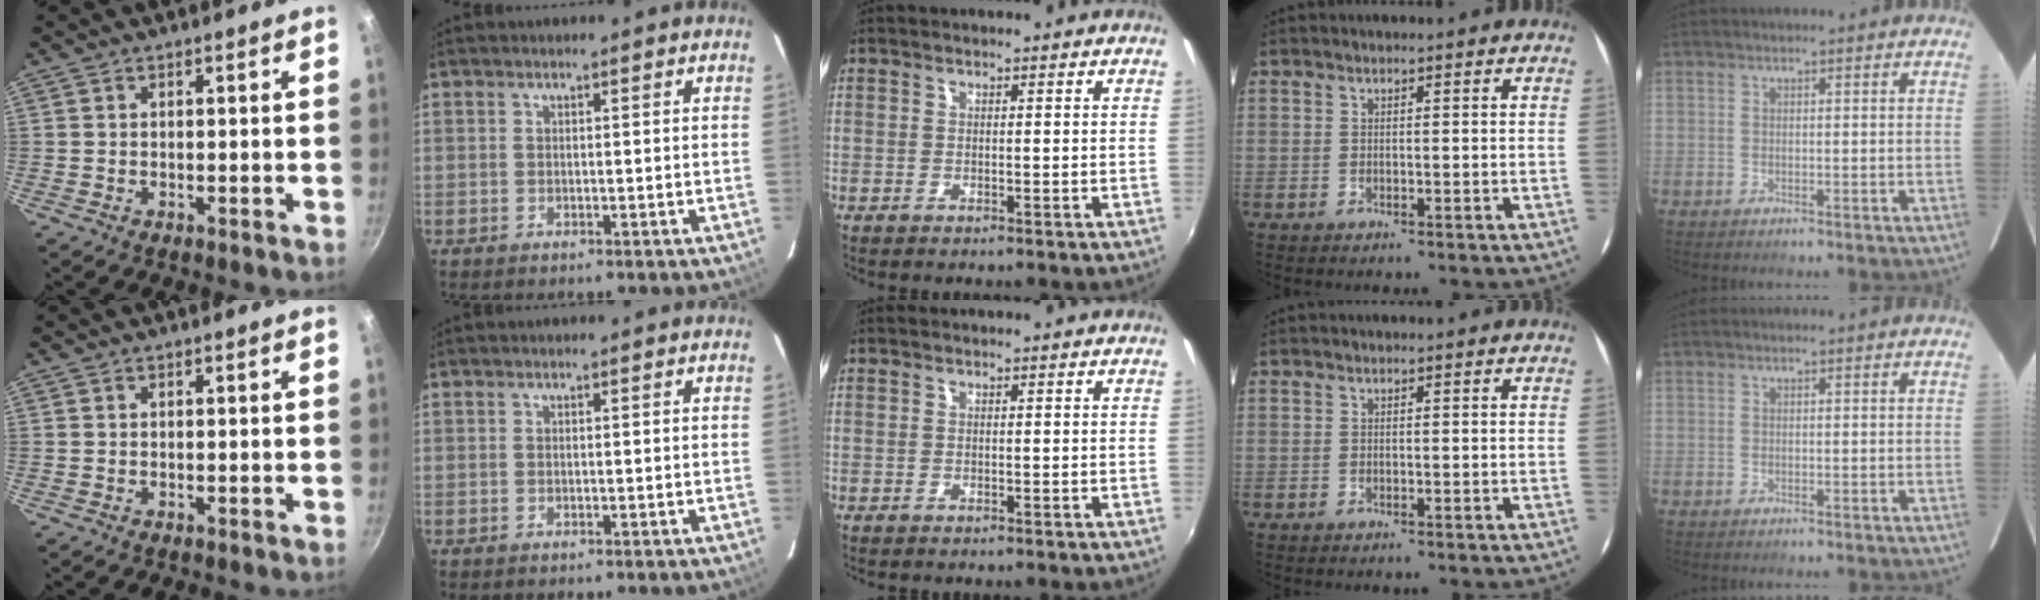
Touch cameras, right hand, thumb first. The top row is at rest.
{}